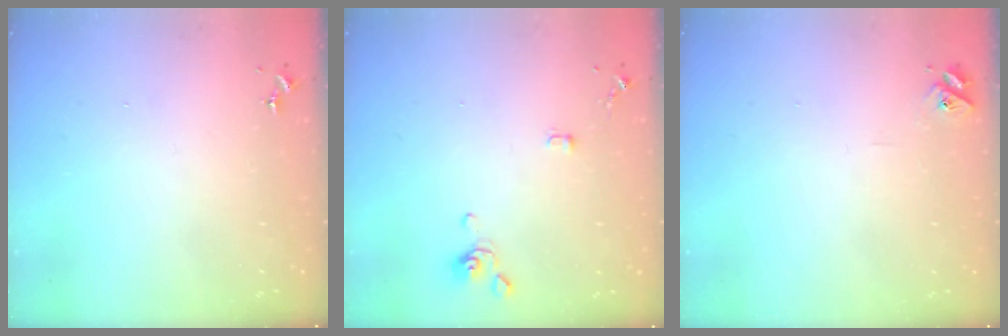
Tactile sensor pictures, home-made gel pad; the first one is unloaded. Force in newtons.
{"total": 3.3, "press": 3.2, "slide": 0.7}
{"total": 3.2, "press": 3.2, "slide": 0.4}